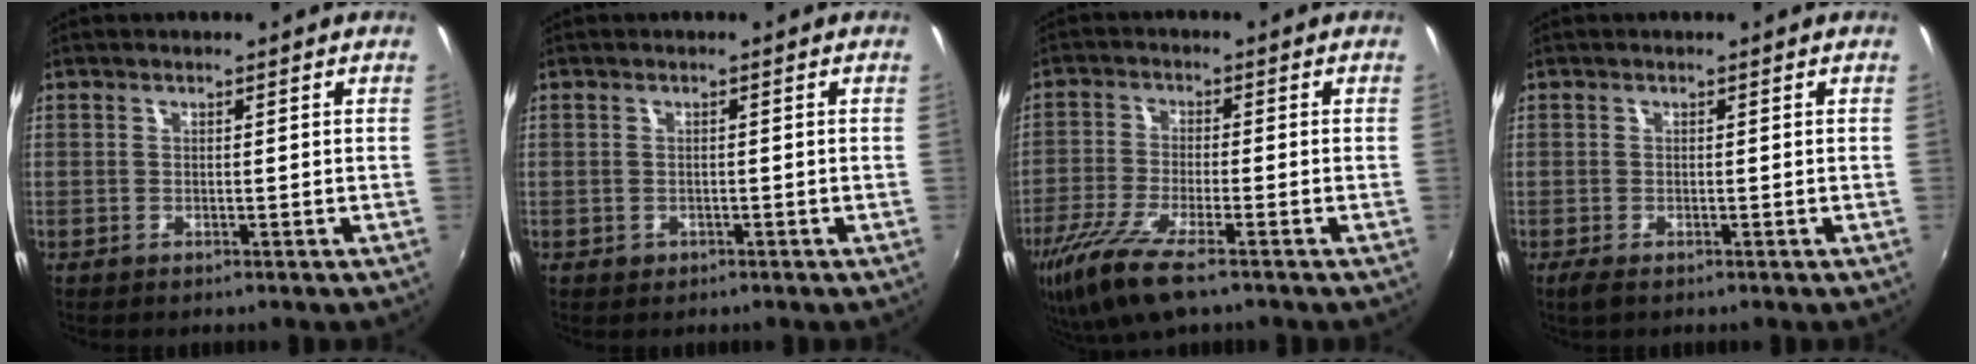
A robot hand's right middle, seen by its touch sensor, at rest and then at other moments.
{"total": 1.4, "force": [-0.7, 1.2, 0.4], "torque": [-0.011, -0.003, -0.007]}
{"total": 10.7, "force": [-7.1, 2.2, 7.6], "torque": [-0.175, -0.036, -0.139]}
{"total": 1.8, "force": [-1.0, 0.6, 1.4], "torque": [-0.029, -0.008, -0.017]}